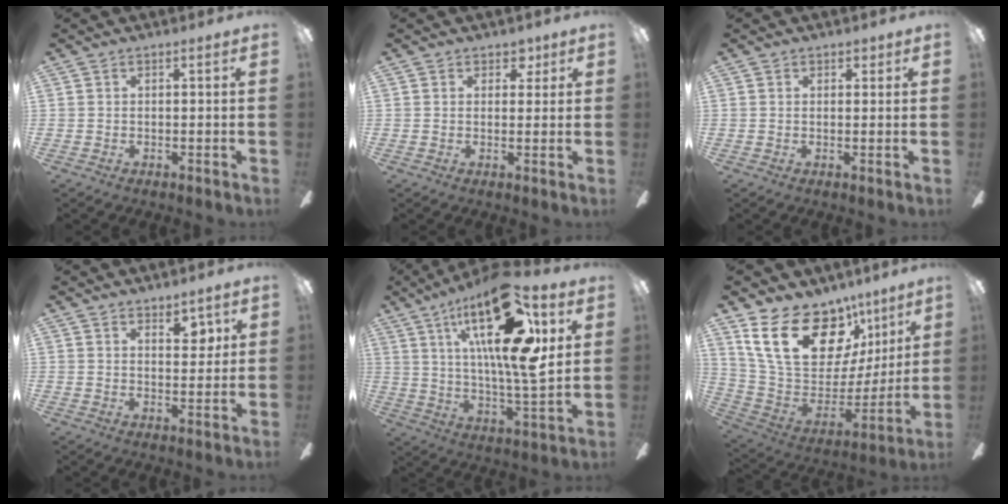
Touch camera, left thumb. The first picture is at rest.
{"total": 3.5, "force": [1.9, 2.5, 1.6], "torque": [-0.002, -0.004, 0.029]}
{"total": 1.5, "force": [0.8, 1.0, 0.7], "torque": [0.003, -0.002, 0.011]}
{"total": 5.3, "force": [3.5, 2.4, 3.2], "torque": [-0.030, -0.015, 0.053]}
{"total": 27.6, "force": [11.8, 8.9, 23.3], "torque": [-0.393, -0.051, 0.187]}
{"total": 25.3, "force": [13.3, 15.0, 15.5], "torque": [-0.279, -0.074, 0.253]}